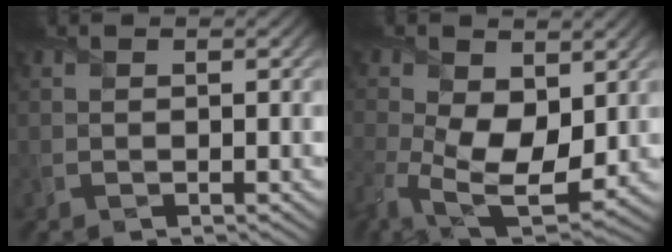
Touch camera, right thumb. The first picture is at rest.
{"total": 10.8, "force": [-0.6, 6.6, 8.5], "torque": [-0.200, -0.021, -0.003]}